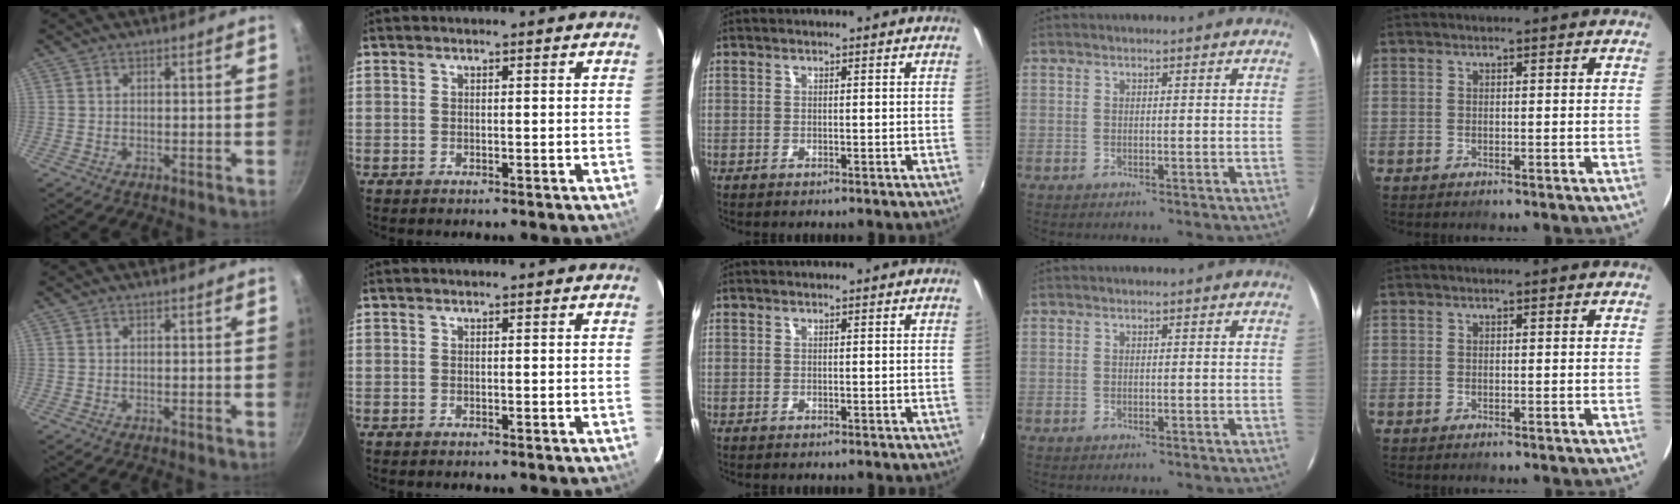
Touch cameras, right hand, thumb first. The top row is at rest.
{}